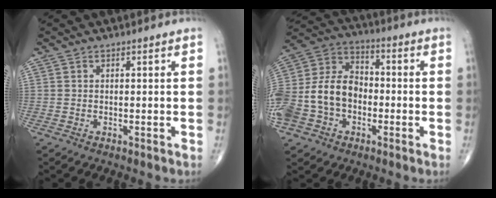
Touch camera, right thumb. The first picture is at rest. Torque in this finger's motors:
{"motor_torque": [2.37, 2.13, 1.12, -0.93, 0.21]}